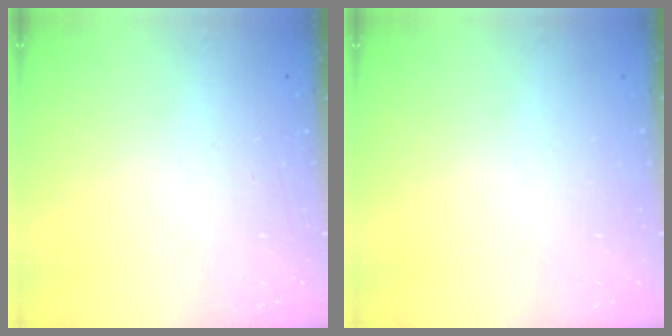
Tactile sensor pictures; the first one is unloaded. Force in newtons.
{"total": 0.0}